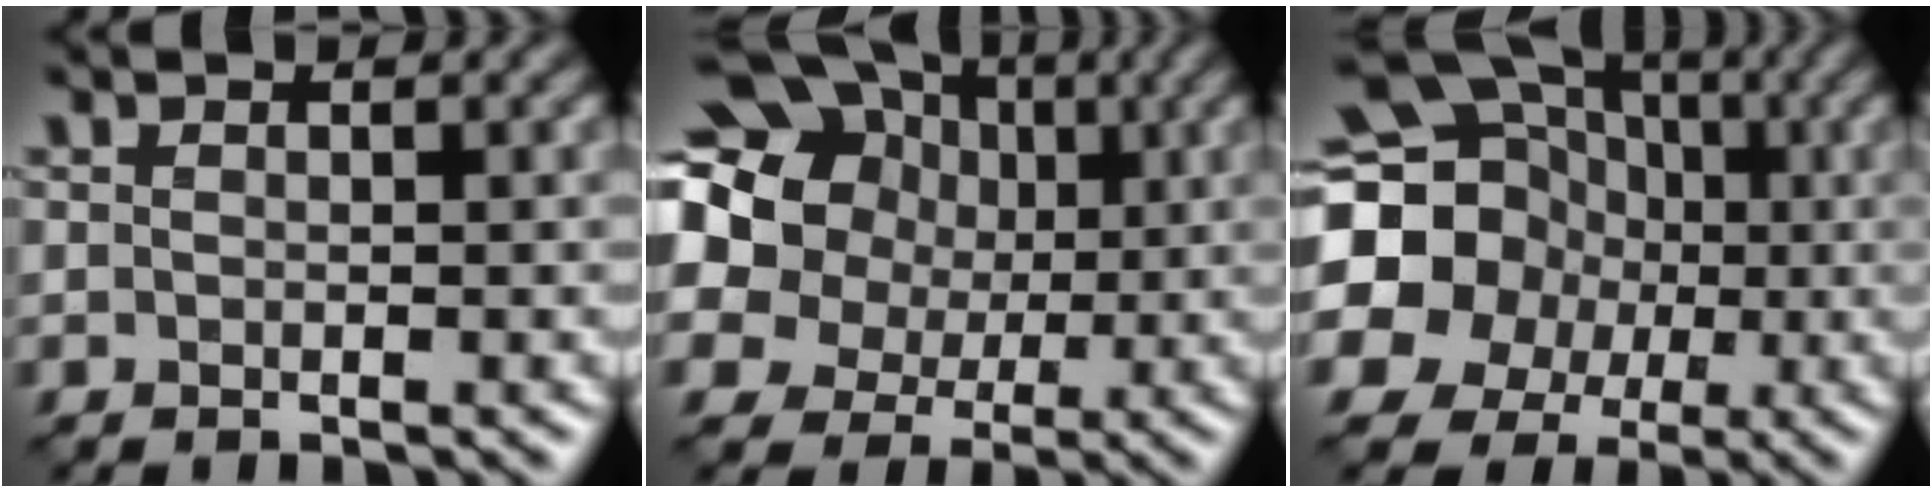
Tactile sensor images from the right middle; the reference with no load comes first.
{"total": 20.0, "force": [5.9, 17.0, 8.6], "torque": [-0.200, 0.030, 0.070]}
{"total": 21.2, "force": [0.1, 20.1, 6.5], "torque": [-0.185, 0.012, -0.049]}